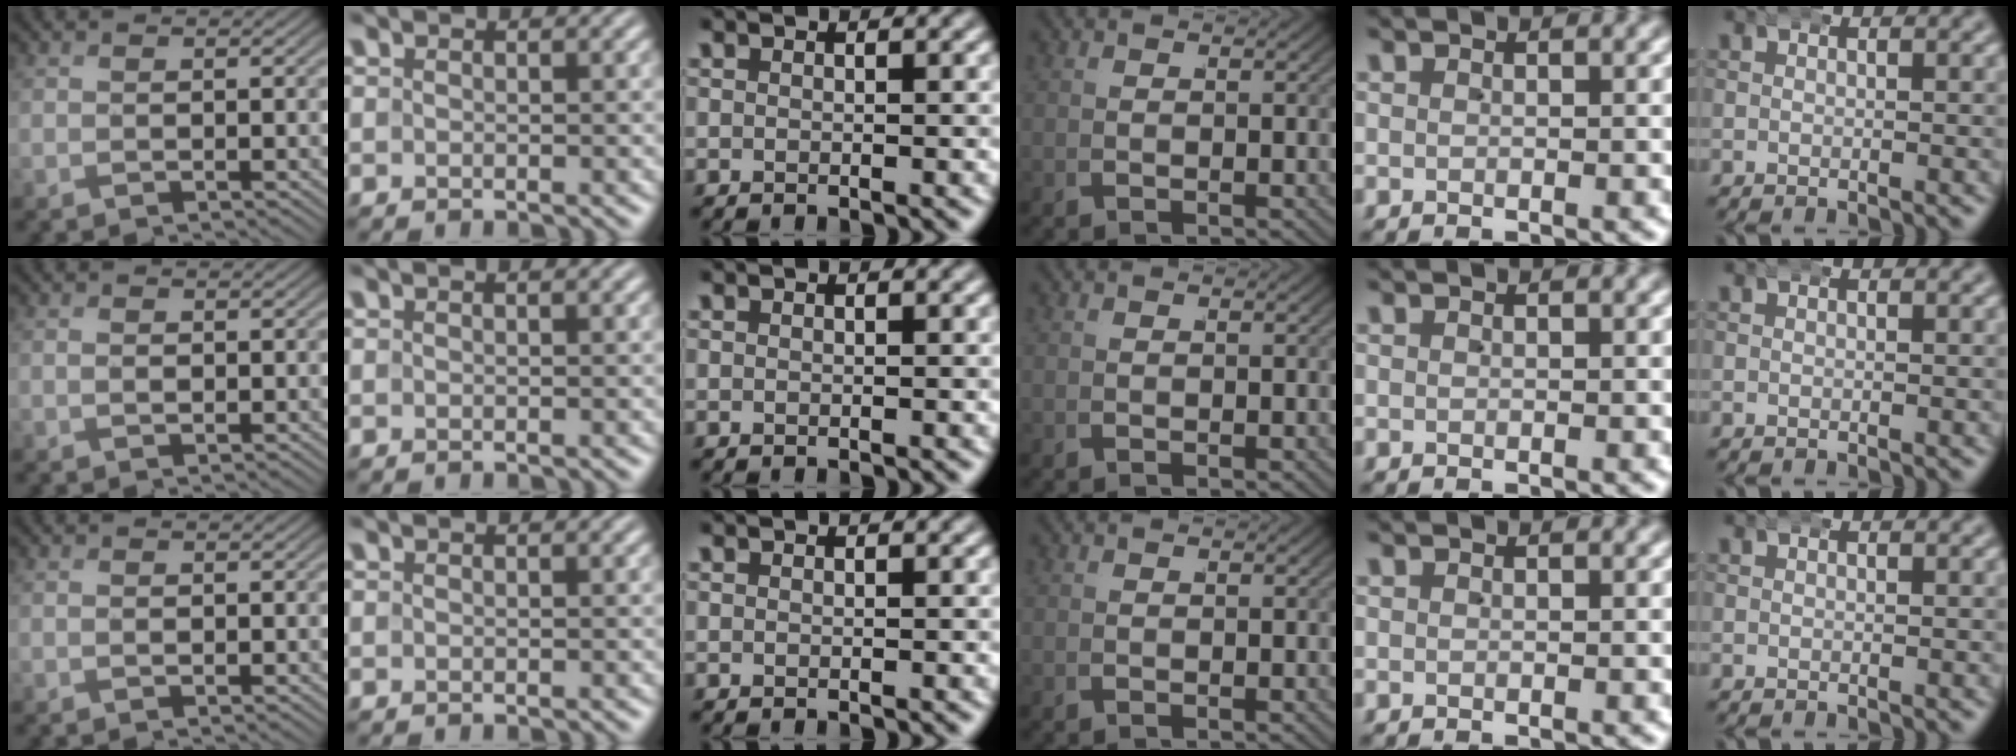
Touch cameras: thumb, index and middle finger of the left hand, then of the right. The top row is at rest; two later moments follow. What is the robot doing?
{"motion": "wrap", "object": "aluminum foil"}